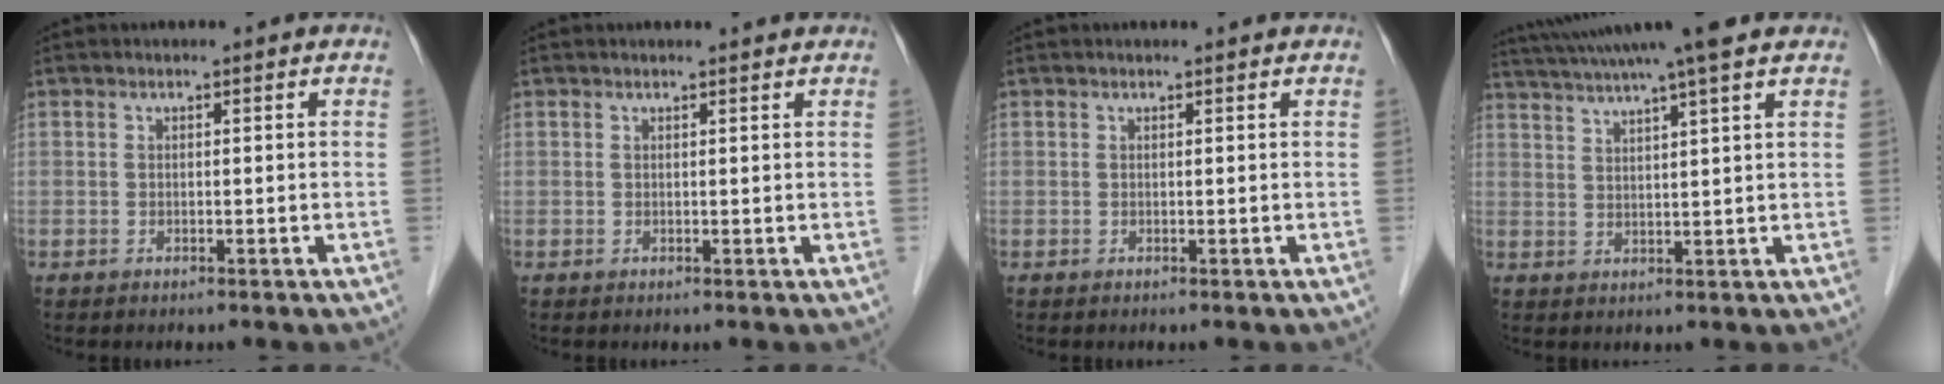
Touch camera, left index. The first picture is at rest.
{"total": 1.3, "force": [1.3, -0.1, 0.2], "torque": [-0.010, -0.001, 0.015]}
{"total": 0.7, "force": [0.6, -0.1, 0.1], "torque": [-0.010, -0.001, 0.006]}
{"total": 12.4, "force": [10.5, -1.1, 6.5], "torque": [-0.120, 0.022, 0.150]}